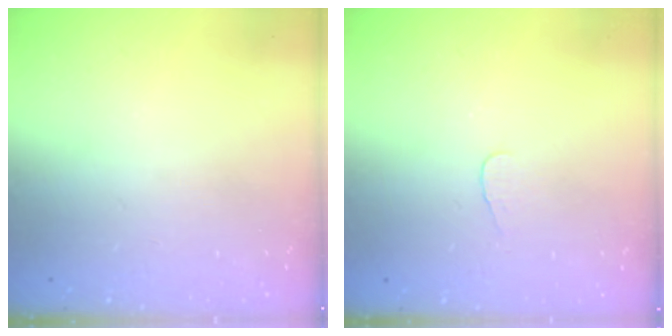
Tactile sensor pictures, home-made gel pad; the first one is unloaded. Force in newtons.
{"total": 2.8, "press": 2.7, "slide": 0.3}